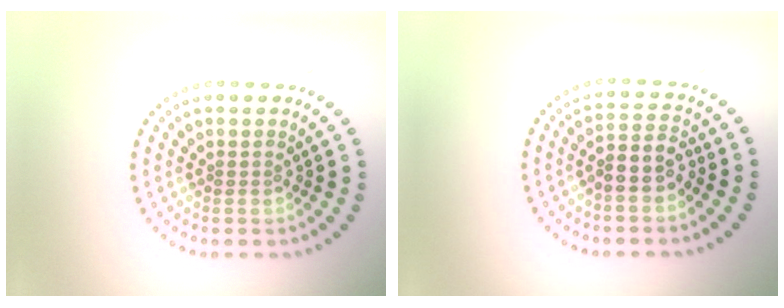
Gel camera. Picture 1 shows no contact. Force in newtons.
{"total": 3.0, "press": 2.6, "slide": 1.4}